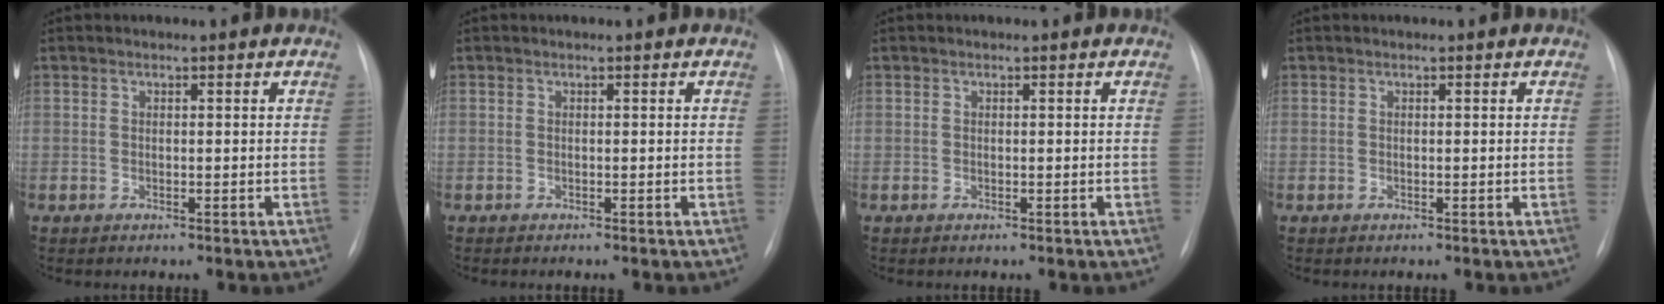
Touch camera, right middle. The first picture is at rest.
{"total": 0.0}
{"total": 0.0}
{"total": 0.0}